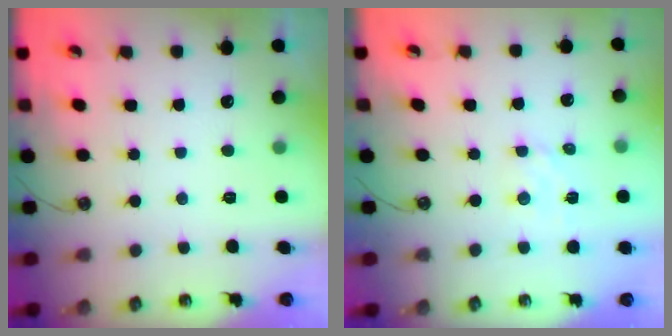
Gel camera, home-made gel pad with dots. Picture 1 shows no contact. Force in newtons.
{"total": 1.8, "press": 1.8, "slide": 0.3}